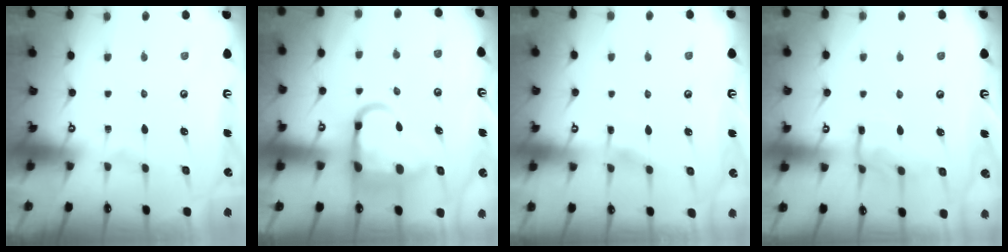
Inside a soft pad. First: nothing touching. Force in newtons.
{"total": 11.7, "press": 11.6, "slide": 1.6}
{"total": 3.5, "press": 3.5, "slide": 0.4}
{"total": 9.8, "press": 9.8, "slide": 0.6}